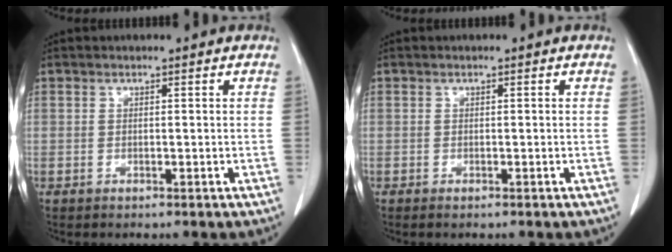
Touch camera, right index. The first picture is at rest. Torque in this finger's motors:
{"motor_torque": [0.01, -0.01, 0.03, 0.01]}